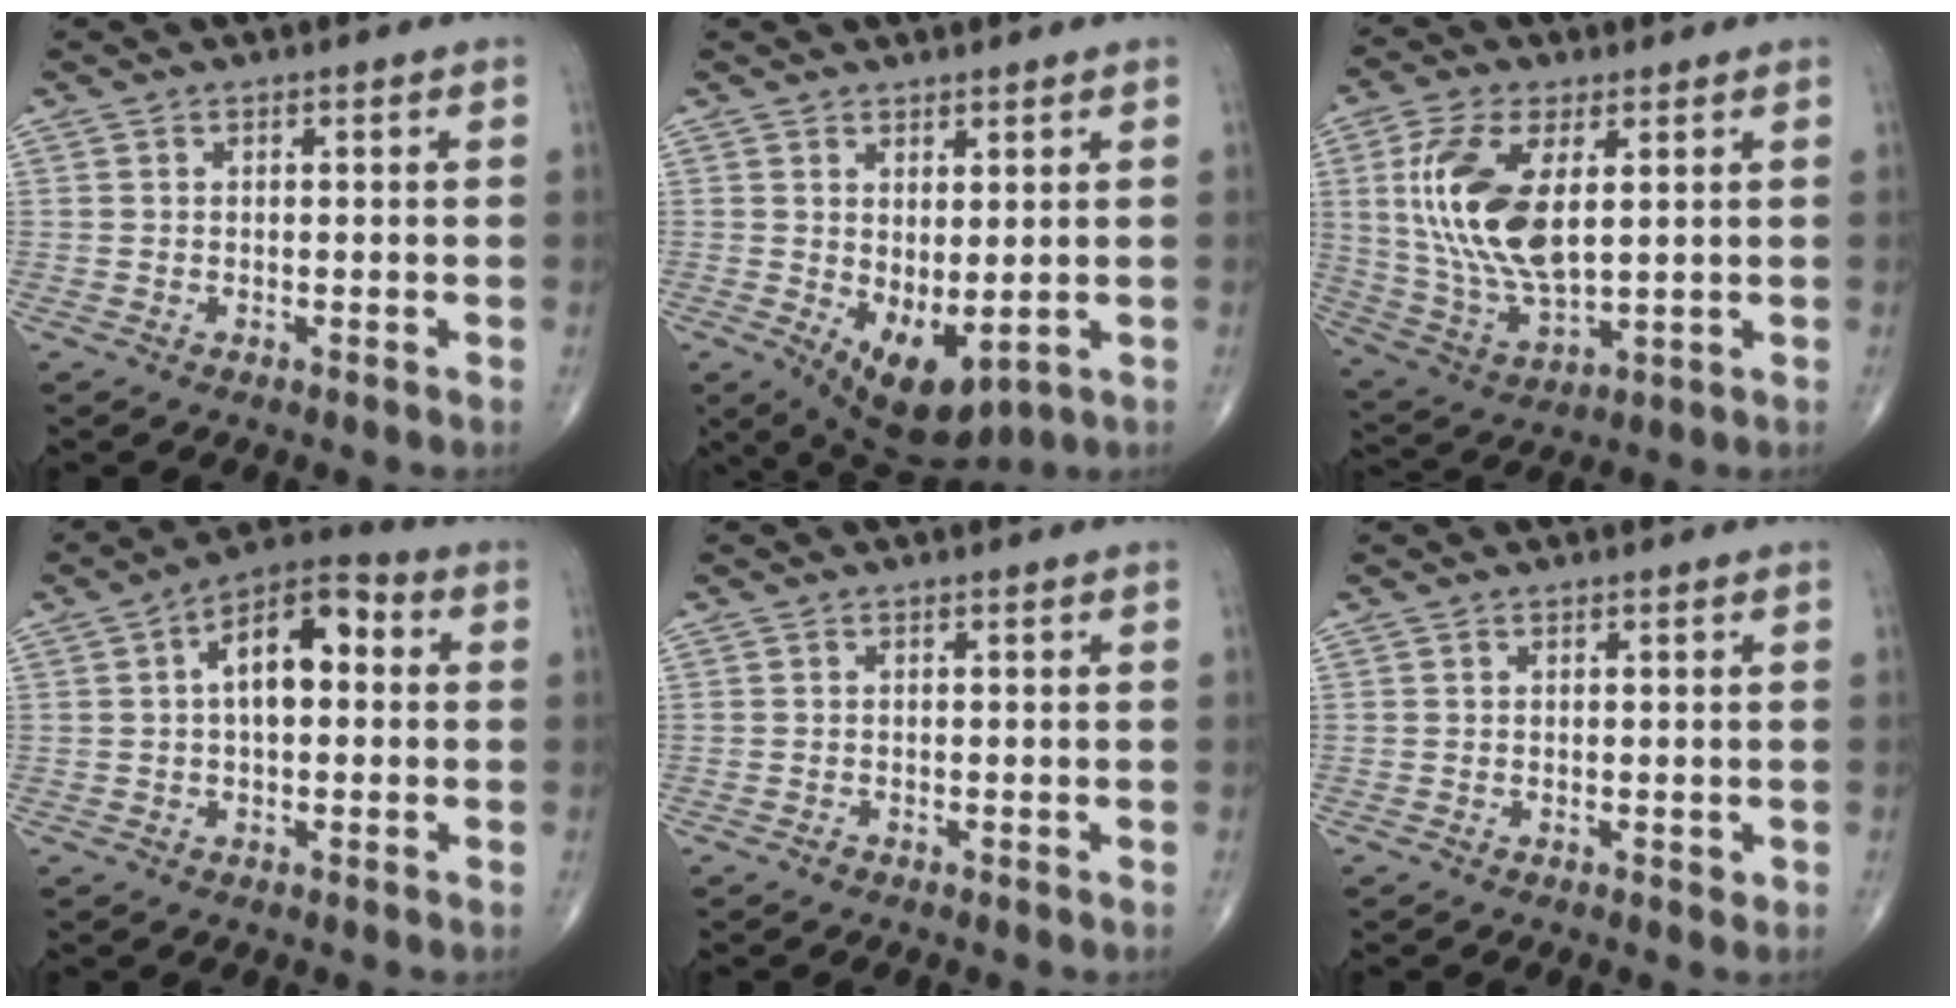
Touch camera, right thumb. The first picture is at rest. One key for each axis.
{"total": 8.4, "fx": -0.9, "fy": 4.1, "fz": 7.3, "tx": -0.107, "ty": -0.013, "tz": 0.008}
{"total": 16.9, "fx": 3.5, "fy": 8.0, "fz": 14.4, "tx": -0.297, "ty": -0.016, "tz": 0.077}
{"total": 11.4, "fx": 1.8, "fy": 5.8, "fz": 9.6, "tx": -0.146, "ty": 0.030, "tz": 0.016}
{"total": 0.6, "fx": -0.5, "fy": 0.4, "fz": 0.1, "tx": -0.002, "ty": 0.000, "tz": -0.012}
{"total": 0.6, "fx": 0.0, "fy": 0.4, "fz": 0.4, "tx": -0.004, "ty": -0.002, "tz": -0.001}